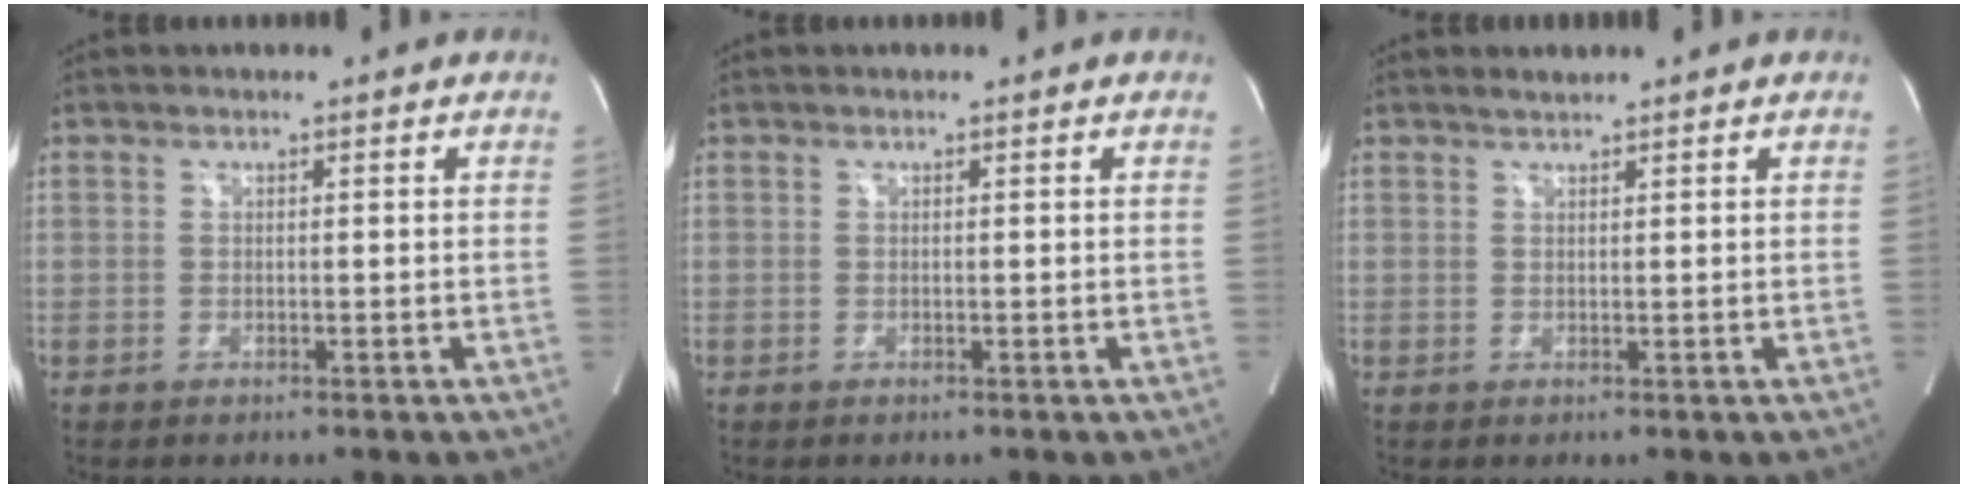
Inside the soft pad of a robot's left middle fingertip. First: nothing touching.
{"total": 0.0}
{"total": 1.0, "force": [1.0, -0.1, 0.2], "torque": [-0.012, 0.004, 0.022]}